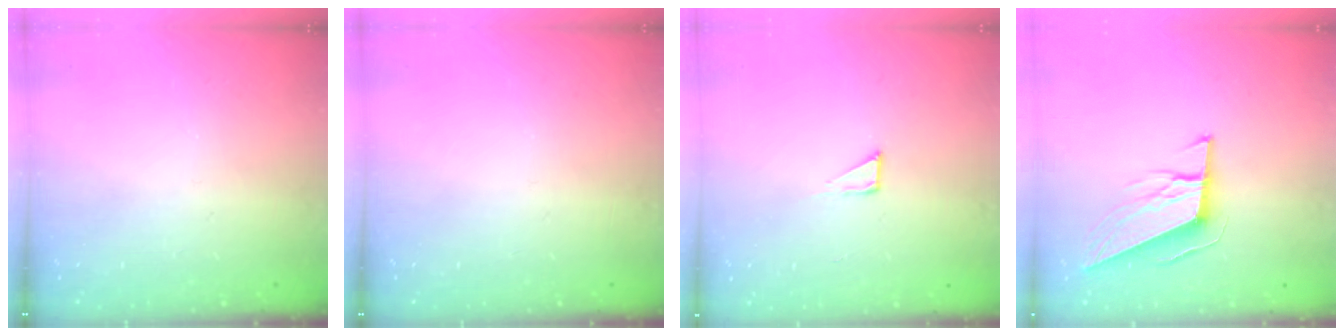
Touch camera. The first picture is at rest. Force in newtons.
{"total": 0.0}
{"total": 2.3, "press": 2.3, "slide": 0.1}
{"total": 10.3, "press": 10.0, "slide": 2.8}